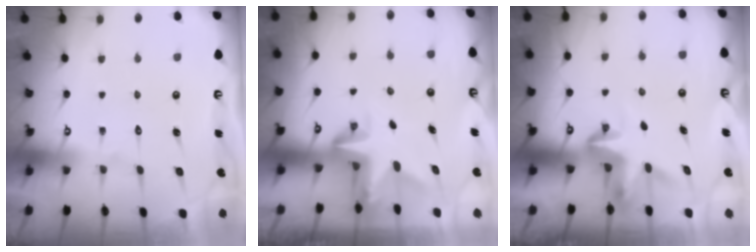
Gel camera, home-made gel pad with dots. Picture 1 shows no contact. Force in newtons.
{"total": 4.3, "press": 4.3, "slide": 0.1}
{"total": 3.8, "press": 3.8, "slide": 0.3}